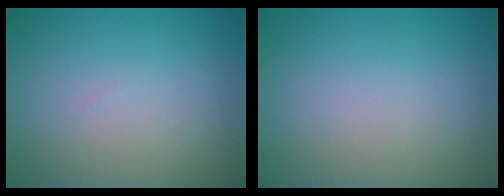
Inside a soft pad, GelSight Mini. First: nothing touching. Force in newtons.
{"total": 0.0}